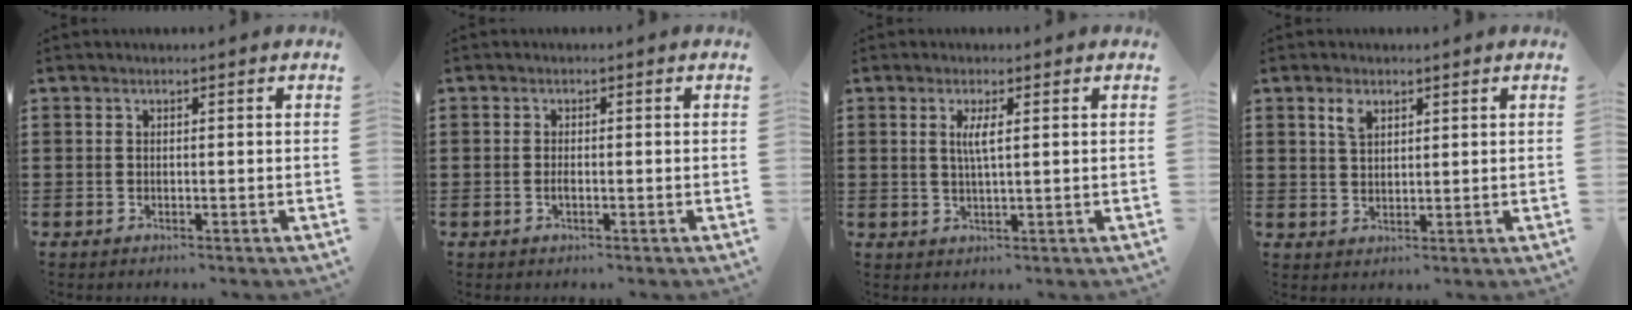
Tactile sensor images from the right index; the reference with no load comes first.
{"total": 0.9, "force": [-0.3, 0.3, 0.8], "torque": [-0.016, -0.004, -0.005]}
{"total": 2.7, "force": [0.6, 0.3, 2.7], "torque": [-0.054, 0.000, 0.008]}
{"total": 2.8, "force": [1.6, 1.4, 1.7], "torque": [-0.040, 0.006, 0.029]}